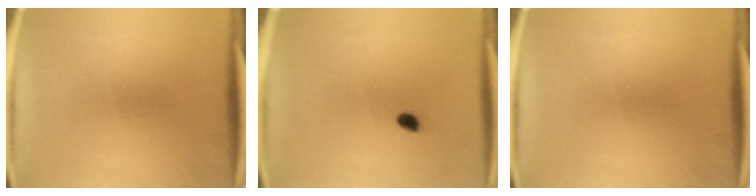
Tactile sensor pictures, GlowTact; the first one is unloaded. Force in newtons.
{"total": 1.6}
{"total": 0.0}